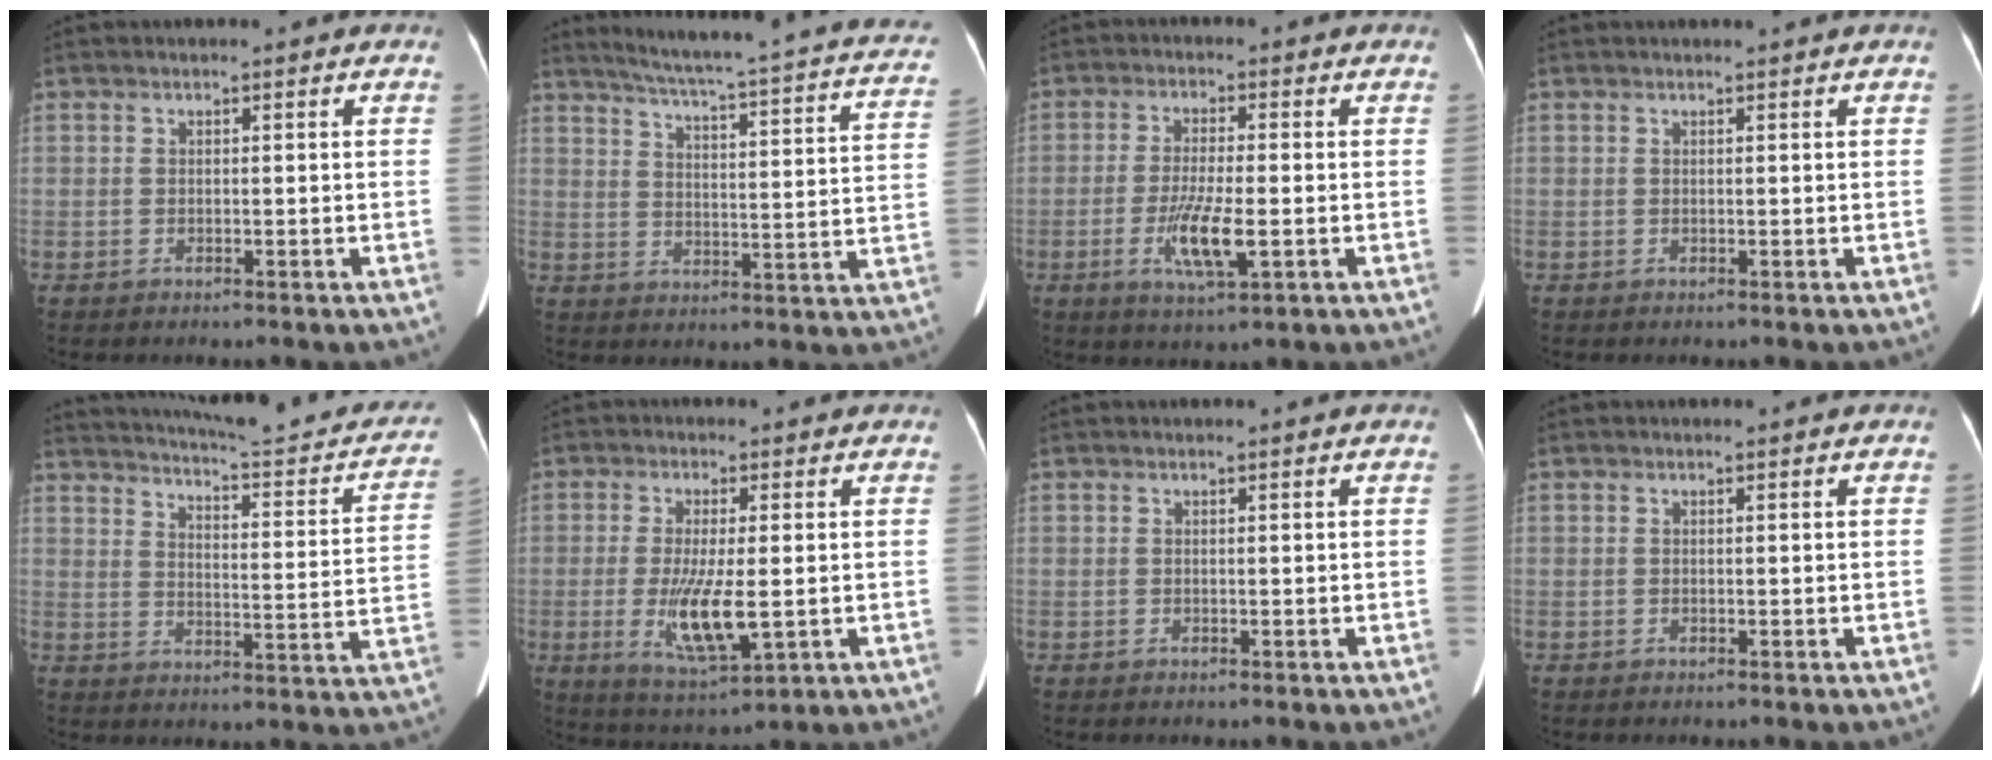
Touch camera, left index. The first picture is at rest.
{"total": 24.8, "force": [21.2, 2.1, 12.6], "torque": [-0.186, -0.043, 0.251]}
{"total": 6.8, "force": [-1.8, 1.1, 6.5], "torque": [-0.130, -0.014, -0.031]}
{"total": 1.4, "force": [1.3, -0.3, 0.5], "torque": [-0.009, 0.014, 0.023]}
{"total": 24.3, "force": [21.5, 3.5, 10.8], "torque": [-0.156, -0.043, 0.261]}
{"total": 8.5, "force": [-1.0, 1.9, 8.2], "torque": [-0.165, -0.024, -0.010]}
{"total": 0.0}
{"total": 0.0}